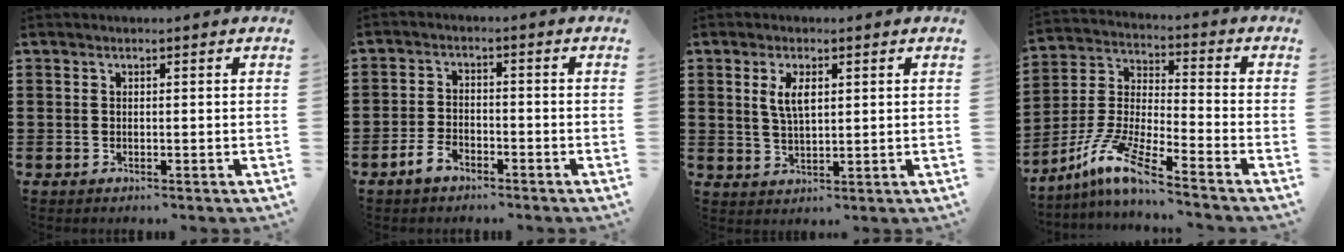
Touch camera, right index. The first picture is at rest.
{"total": 3.3, "force": [-2.4, 1.6, 1.6], "torque": [-0.036, 0.007, -0.049]}
{"total": 4.0, "force": [1.3, 1.6, 3.4], "torque": [-0.073, 0.006, 0.021]}
{"total": 9.5, "force": [-7.5, 0.2, 5.9], "torque": [-0.148, -0.013, -0.158]}